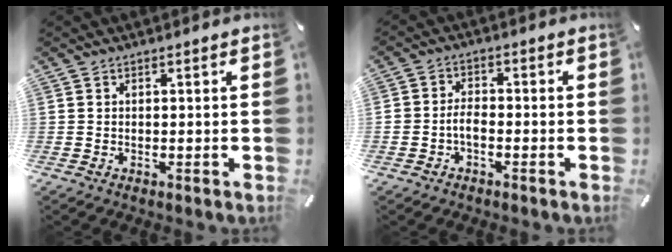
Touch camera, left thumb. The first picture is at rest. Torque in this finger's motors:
{"motor_torque": [0.91, 1.02, 0.52, 0.32, 0.15]}